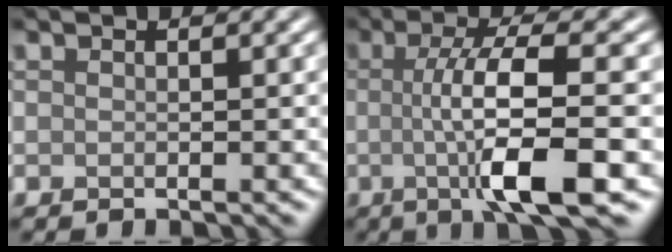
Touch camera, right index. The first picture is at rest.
{"total": 8.0, "force": [-1.1, 1.6, 7.7], "torque": [-0.124, 0.000, -0.023]}